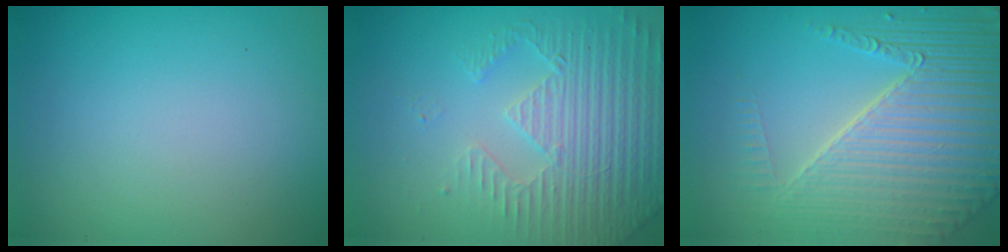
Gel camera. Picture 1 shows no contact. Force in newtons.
{"total": 4.8, "press": 3.9, "slide": 2.8}
{"total": 8.6, "press": 5.7, "slide": 6.4}